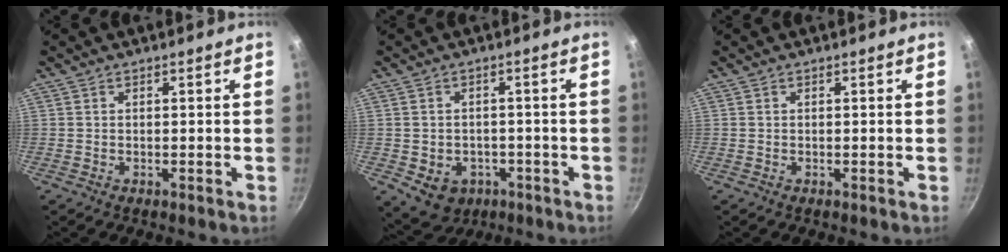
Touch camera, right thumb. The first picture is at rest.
{"total": 7.8, "force": [-2.6, 6.2, 4.1], "torque": [-0.039, 0.014, -0.019]}
{"total": 0.0}